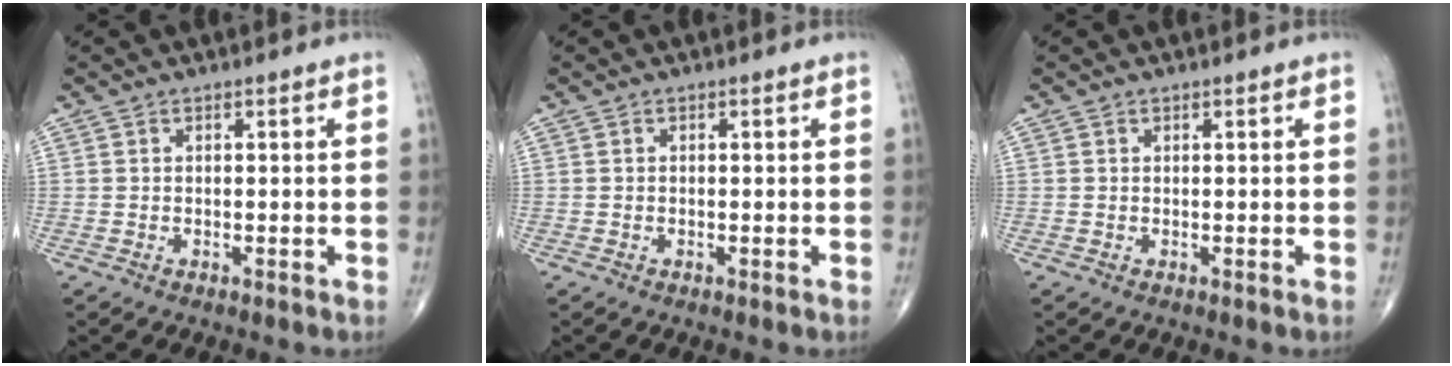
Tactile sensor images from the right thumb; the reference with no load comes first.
{"total": 0.0}
{"total": 0.0}